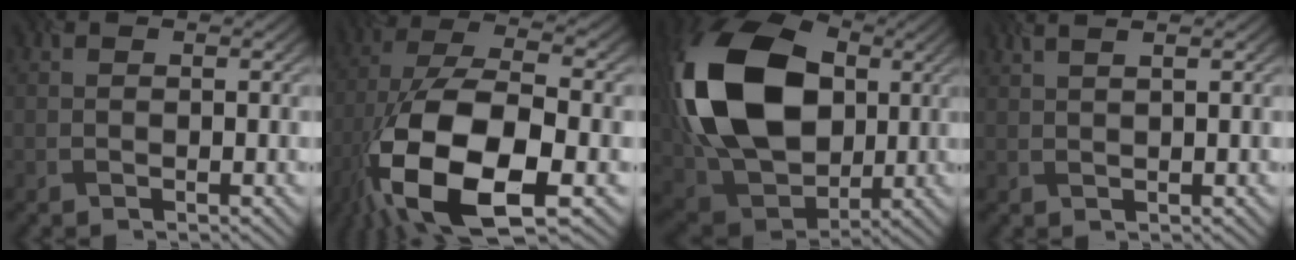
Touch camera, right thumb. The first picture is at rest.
{"total": 17.1, "force": [-7.1, 7.6, 13.6], "torque": [-0.289, -0.031, -0.121]}
{"total": 18.6, "force": [2.6, 13.1, 12.9], "torque": [-0.310, 0.009, 0.043]}
{"total": 2.4, "force": [1.4, 0.4, 1.9], "torque": [-0.021, 0.009, 0.014]}